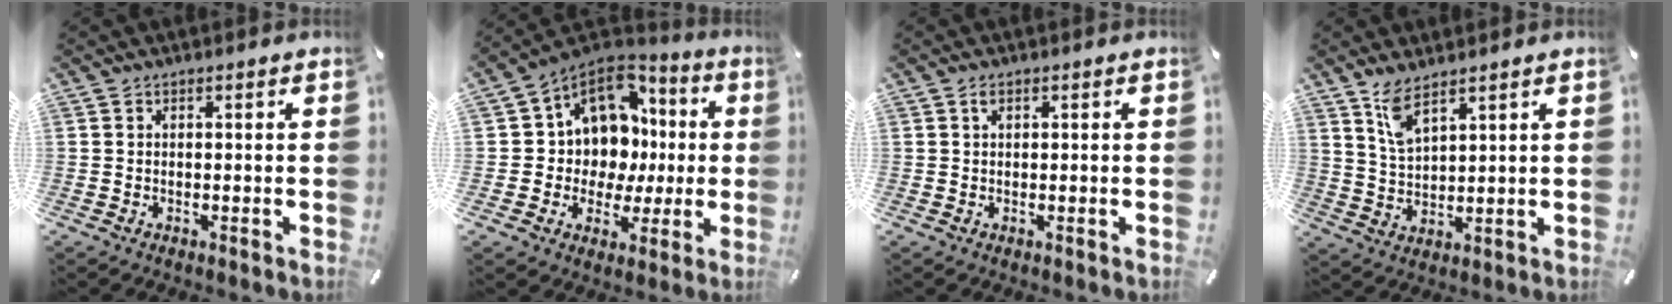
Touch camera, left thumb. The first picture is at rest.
{"total": 12.5, "force": [3.4, 11.1, 4.6], "torque": [-0.088, -0.032, 0.076]}
{"total": 1.0, "force": [0.4, 0.5, 0.7], "torque": [-0.015, 0.002, 0.007]}
{"total": 6.4, "force": [4.9, 1.9, 3.6], "torque": [-0.081, -0.018, 0.091]}